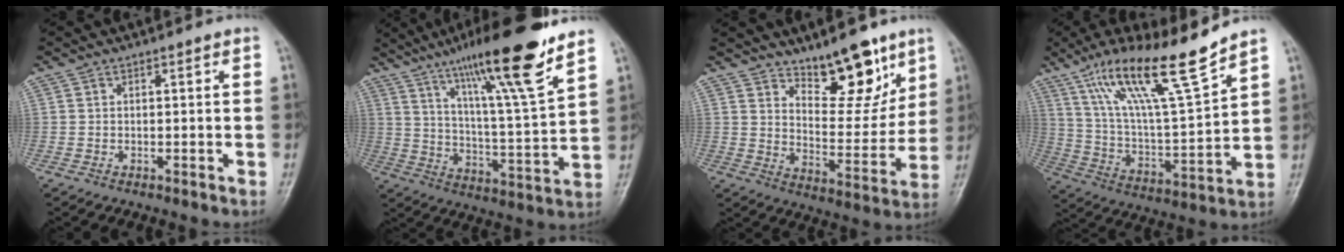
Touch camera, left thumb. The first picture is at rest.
{"total": 19.6, "force": [13.1, 1.7, 14.5], "torque": [-0.222, -0.059, 0.215]}
{"total": 13.2, "force": [9.1, 5.6, 7.7], "torque": [-0.067, -0.073, 0.154]}
{"total": 18.5, "force": [12.8, 2.1, 13.2], "torque": [-0.219, -0.063, 0.234]}